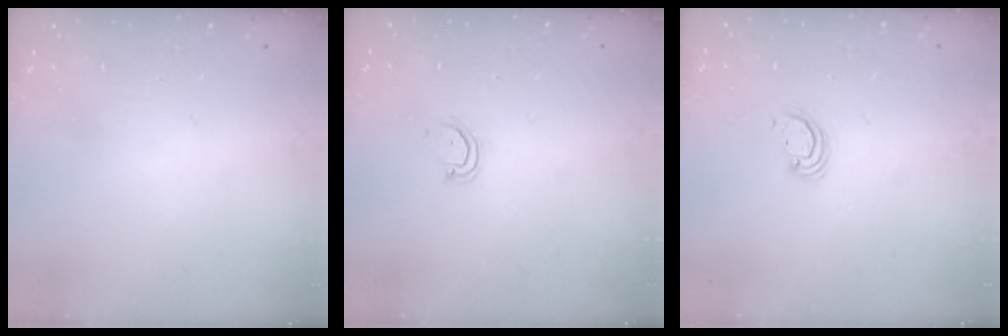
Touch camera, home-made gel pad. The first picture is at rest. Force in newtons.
{"total": 3.2, "press": 3.2, "slide": 0.2}
{"total": 2.8, "press": 2.8, "slide": 0.2}